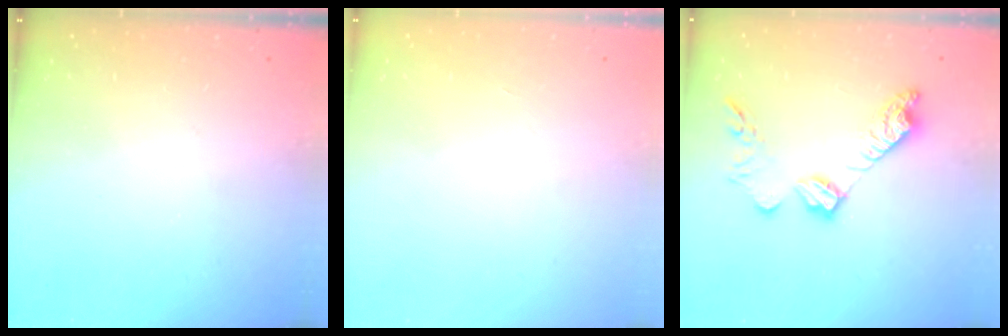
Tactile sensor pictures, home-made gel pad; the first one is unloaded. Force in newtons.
{"total": 0.0}
{"total": 13.4, "press": 13.4, "slide": 0.8}